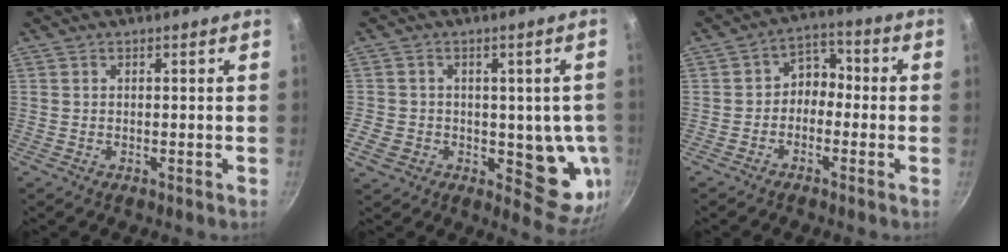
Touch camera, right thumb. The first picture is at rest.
{"total": 12.7, "force": [-1.7, 8.8, 9.0], "torque": [-0.079, -0.015, -0.019]}
{"total": 5.6, "force": [-1.4, 4.4, 3.2], "torque": [-0.010, 0.032, -0.038]}